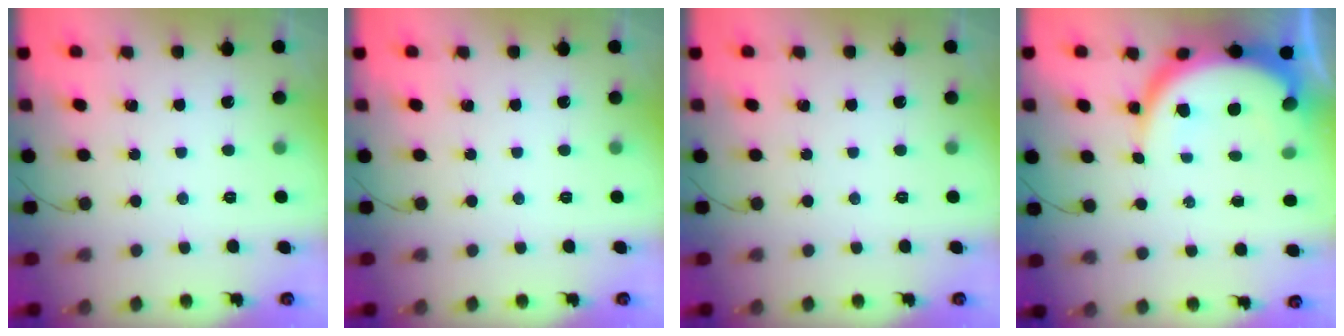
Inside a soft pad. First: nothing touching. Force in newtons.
{"total": 0.0}
{"total": 0.0}
{"total": 10.2, "press": 10.2, "slide": 1.0}